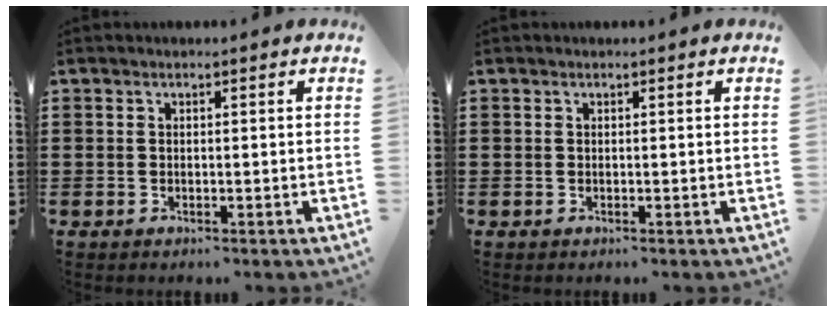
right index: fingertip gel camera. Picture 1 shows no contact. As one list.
[{"total": 0.0}]